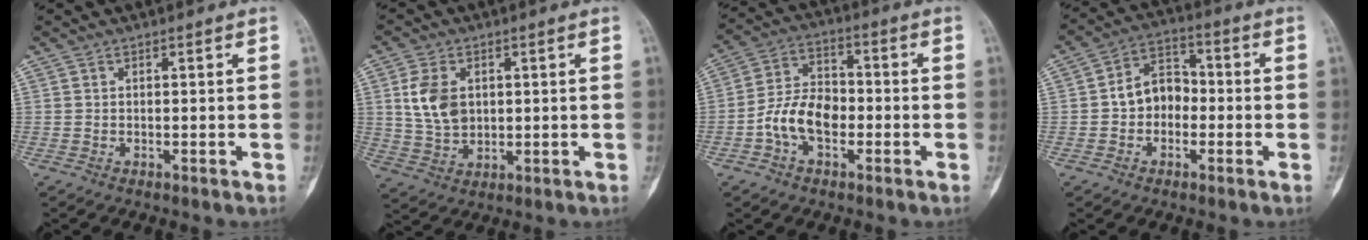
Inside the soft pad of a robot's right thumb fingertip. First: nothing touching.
{"total": 8.2, "force": [1.5, 5.7, 5.7], "torque": [-0.102, -0.004, 0.037]}
{"total": 9.9, "force": [-2.9, 6.3, 7.1], "torque": [-0.124, 0.032, -0.063]}
{"total": 8.1, "force": [-1.0, 6.3, 5.1], "torque": [-0.056, 0.033, -0.032]}